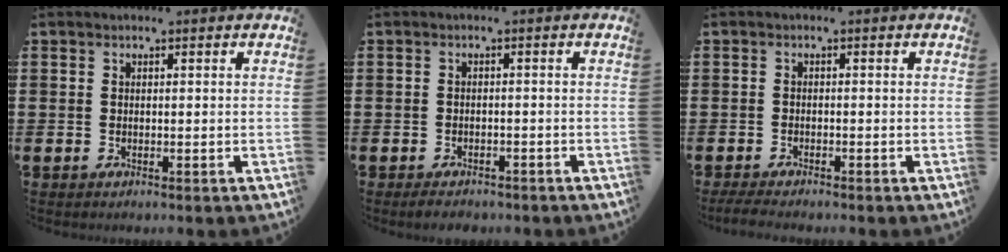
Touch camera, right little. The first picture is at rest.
{"total": 1.4, "force": [-1.3, 0.4, 0.4], "torque": [-0.012, 0.003, -0.028]}
{"total": 1.5, "force": [-1.4, 0.1, 0.6], "torque": [-0.012, 0.003, -0.028]}